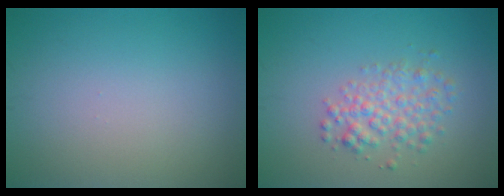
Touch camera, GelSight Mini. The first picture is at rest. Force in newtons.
{"total": 3.1, "press": 3.1, "slide": 0.1}